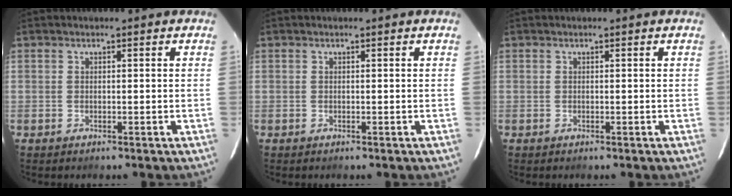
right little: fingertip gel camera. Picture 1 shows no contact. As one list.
[{"total": 0.0}, {"total": 0.0}]